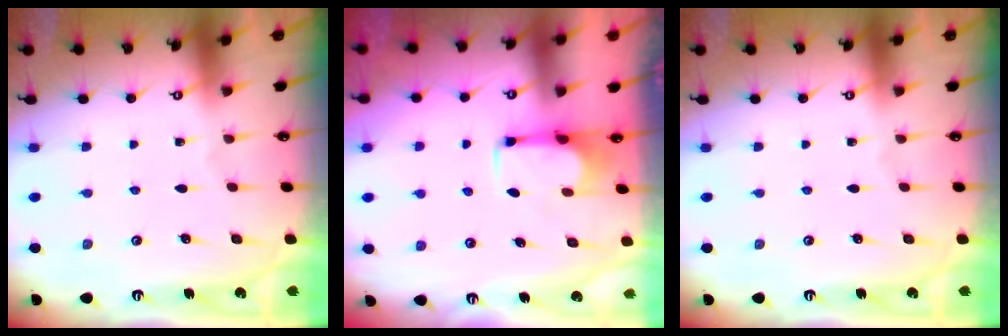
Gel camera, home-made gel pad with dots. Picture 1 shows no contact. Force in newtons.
{"total": 2.8, "press": 2.6, "slide": 0.8}
{"total": 0.0}